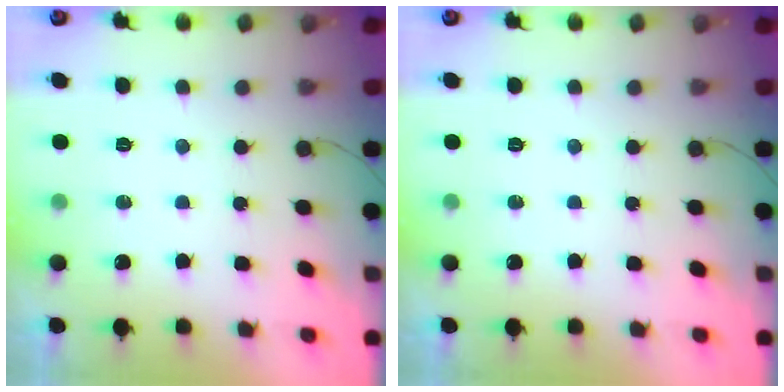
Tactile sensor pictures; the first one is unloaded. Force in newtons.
{"total": 0.0}